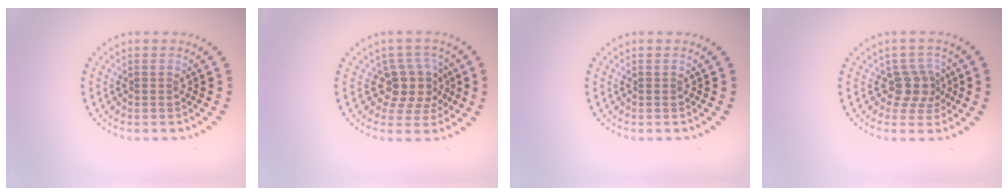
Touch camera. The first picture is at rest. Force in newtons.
{"total": 3.7, "press": 3.0, "slide": 2.2}
{"total": 0.0}
{"total": 2.6, "press": 2.1, "slide": 1.6}